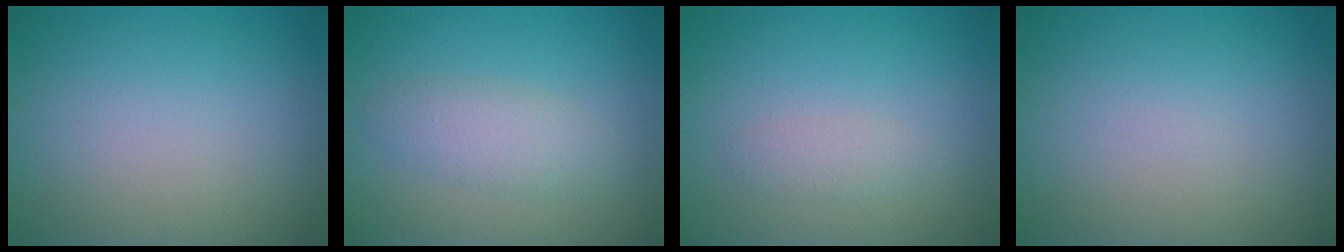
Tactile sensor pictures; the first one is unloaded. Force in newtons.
{"total": 2.6, "press": 2.6, "slide": 0.1}
{"total": 1.3, "press": 1.3, "slide": 0.0}
{"total": 0.0}